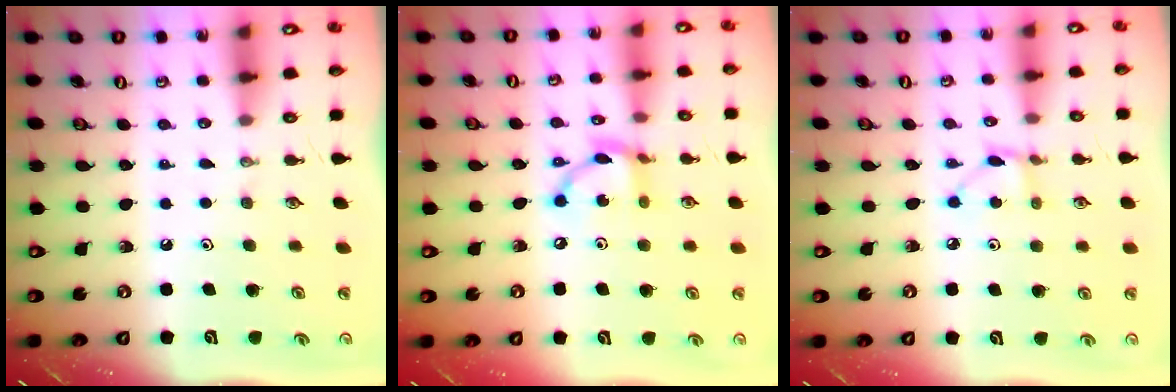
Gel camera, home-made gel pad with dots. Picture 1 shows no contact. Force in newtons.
{"total": 10.9, "press": 10.8, "slide": 0.7}
{"total": 2.8, "press": 2.8, "slide": 0.4}